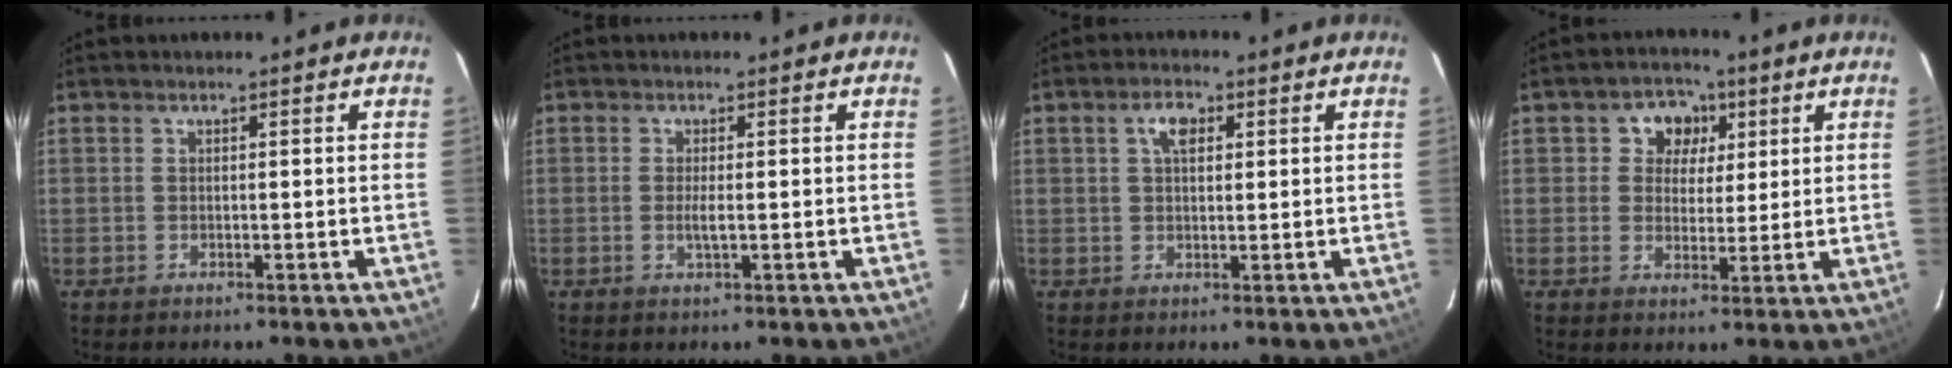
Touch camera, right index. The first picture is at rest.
{"total": 1.9, "force": [-0.2, 0.1, 1.8], "torque": [-0.036, -0.004, -0.005]}
{"total": 3.6, "force": [1.3, 2.0, 2.8], "torque": [-0.050, 0.012, 0.024]}
{"total": 6.3, "force": [2.0, 5.6, 2.1], "torque": [-0.028, 0.015, 0.028]}